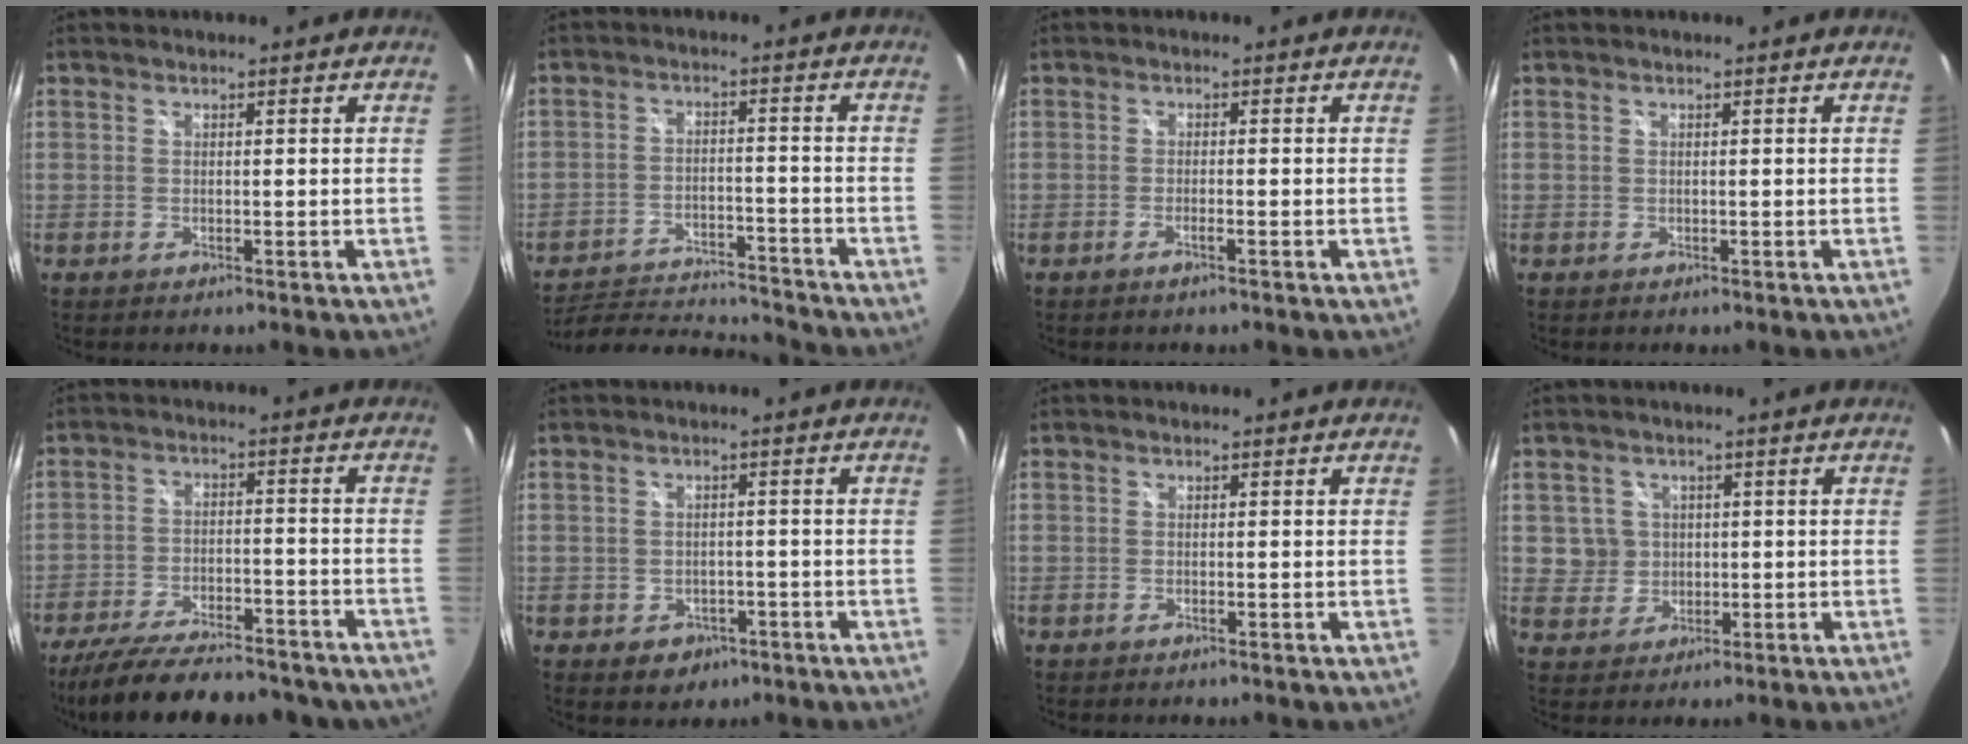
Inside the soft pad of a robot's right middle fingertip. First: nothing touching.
{"total": 12.8, "force": [-12.3, 1.3, 3.5], "torque": [-0.087, -0.004, -0.195]}
{"total": 1.8, "force": [-1.1, -0.2, 1.4], "torque": [-0.024, -0.002, -0.021]}
{"total": 0.0}
{"total": 22.8, "force": [-18.9, 6.5, 11.0], "torque": [-0.210, -0.033, -0.264]}
{"total": 4.4, "force": [-2.2, 3.4, 1.6], "torque": [-0.039, 0.000, -0.022]}
{"total": 0.6, "force": [-0.4, 0.0, 0.5], "torque": [-0.005, 0.001, -0.008]}
{"total": 4.1, "force": [0.6, 4.0, 0.5], "torque": [-0.008, 0.011, 0.015]}